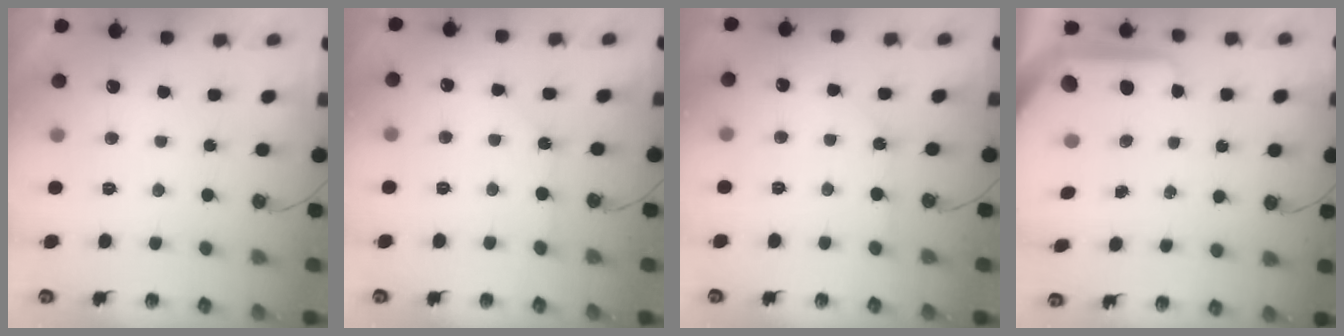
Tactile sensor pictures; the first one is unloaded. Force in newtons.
{"total": 1.7, "press": 1.7, "slide": 0.3}
{"total": 3.3, "press": 3.3, "slide": 0.5}
{"total": 10.9, "press": 10.9, "slide": 1.3}